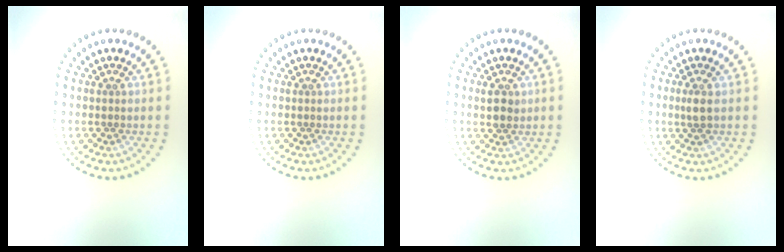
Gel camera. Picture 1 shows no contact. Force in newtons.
{"total": 0.0}
{"total": 1.8, "press": 1.7, "slide": 0.6}
{"total": 1.3, "press": 1.1, "slide": 0.7}